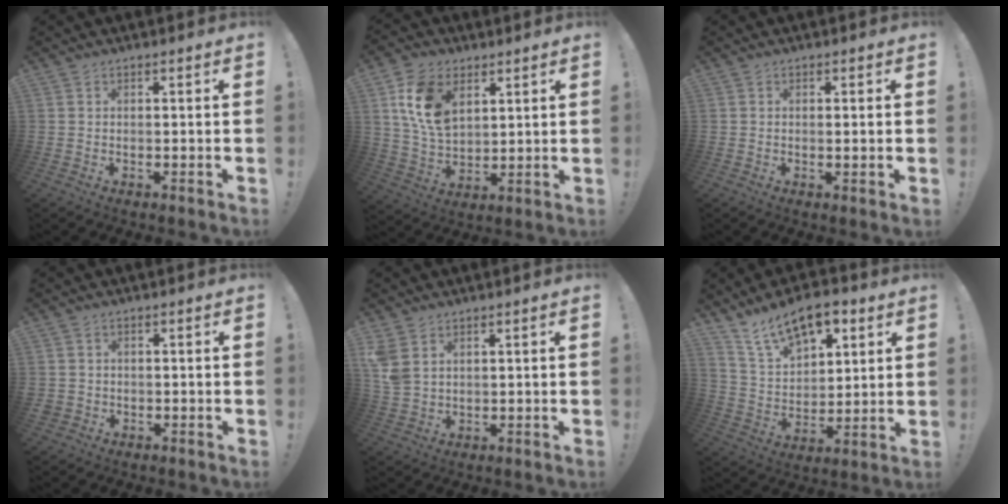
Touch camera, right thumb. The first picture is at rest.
{"total": 14.5, "force": [5.9, 9.7, 9.0], "torque": [-0.171, -0.014, 0.111]}
{"total": 1.3, "force": [0.1, -0.2, 1.3], "torque": [-0.023, 0.000, 0.002]}
{"total": 2.0, "force": [-0.3, 1.9, 0.6], "torque": [-0.002, -0.002, -0.005]}
{"total": 5.7, "force": [2.9, 3.6, 3.4], "torque": [-0.068, -0.008, 0.059]}
{"total": 15.0, "force": [9.7, 7.9, 8.1], "torque": [-0.136, -0.051, 0.179]}